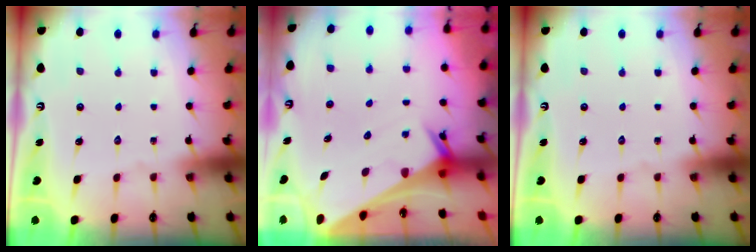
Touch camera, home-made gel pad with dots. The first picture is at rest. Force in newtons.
{"total": 2.9, "press": 2.9, "slide": 0.2}
{"total": 0.0}